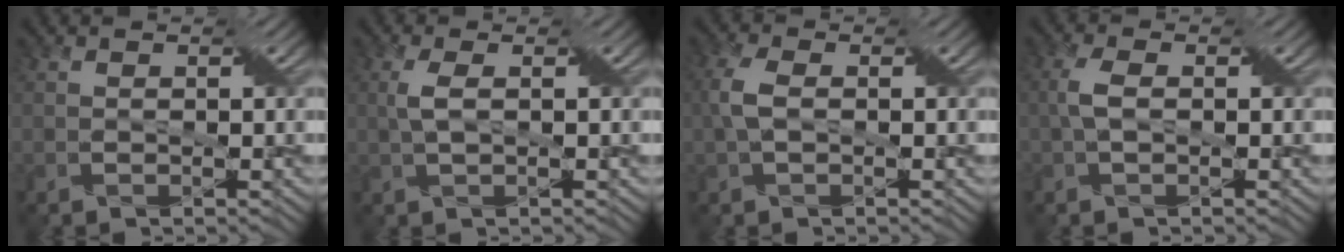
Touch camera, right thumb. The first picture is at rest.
{"total": 2.5, "force": [0.4, 0.7, 2.3], "torque": [-0.059, 0.009, 0.007]}
{"total": 3.3, "force": [0.1, 1.8, 2.7], "torque": [-0.070, 0.010, -0.001]}
{"total": 2.3, "force": [0.2, 1.1, 2.1], "torque": [-0.052, 0.008, 0.001]}